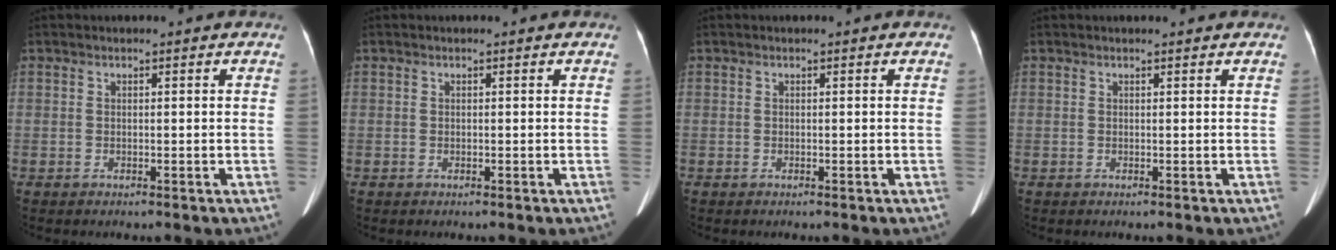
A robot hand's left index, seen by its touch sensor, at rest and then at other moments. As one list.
[{"total": 0.0}, {"total": 0.0}, {"total": 1.4, "force": [1.4, 0.2, 0.4], "torque": [-0.008, 0.009, 0.013]}]